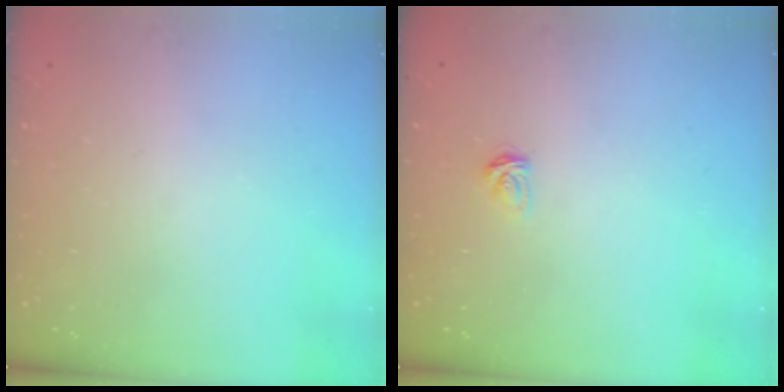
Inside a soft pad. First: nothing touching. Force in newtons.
{"total": 3.1, "press": 3.1, "slide": 0.4}